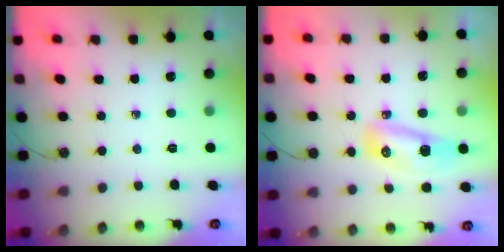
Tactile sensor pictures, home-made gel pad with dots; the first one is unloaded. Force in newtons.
{"total": 16.0, "press": 12.2, "slide": 10.3}